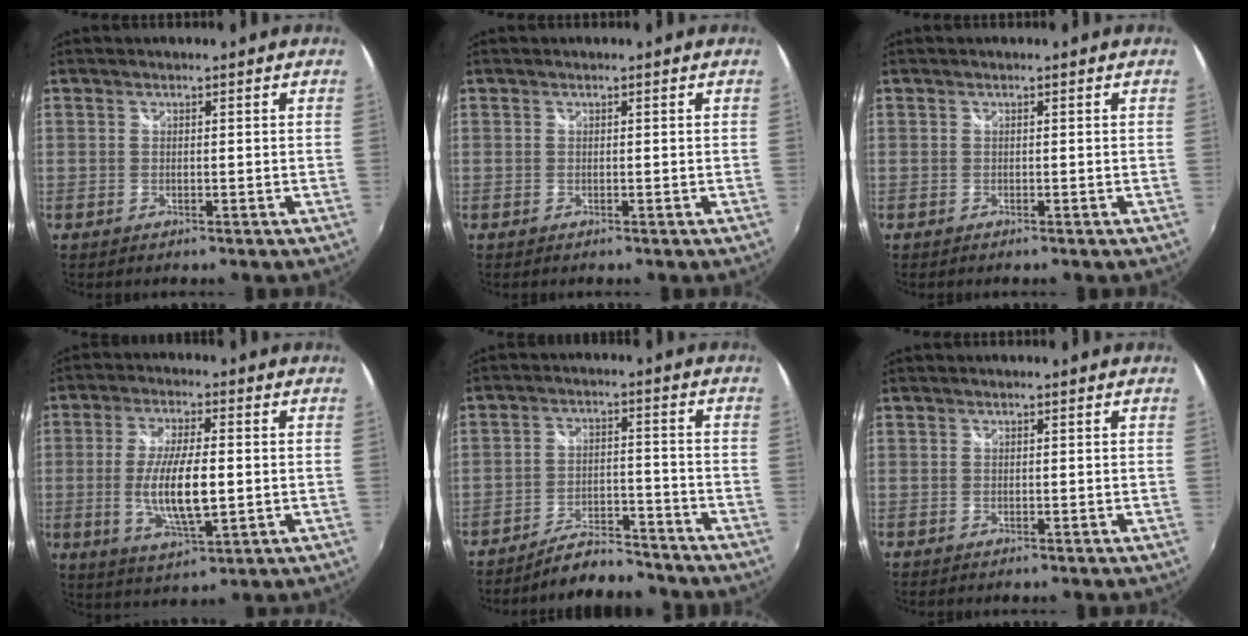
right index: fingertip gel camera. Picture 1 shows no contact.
{"total": 0.0}
{"total": 0.0}
{"total": 10.9, "force": [-1.1, 3.1, 10.4], "torque": [-0.201, -0.011, -0.016]}
{"total": 8.4, "force": [-7.9, 2.1, 2.1], "torque": [-0.056, 0.018, -0.115]}
{"total": 0.0}